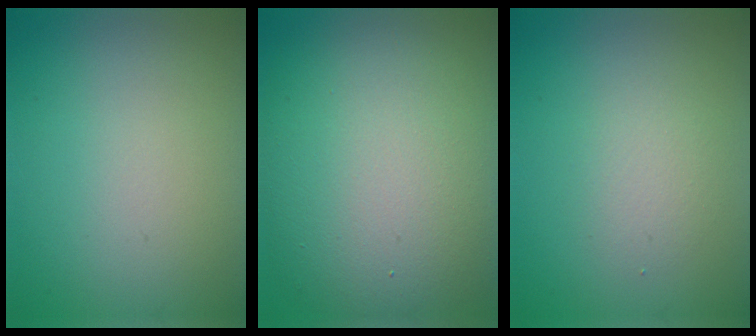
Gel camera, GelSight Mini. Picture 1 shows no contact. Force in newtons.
{"total": 14.2, "press": 14.2, "slide": 0.1}
{"total": 1.9, "press": 1.8, "slide": 0.2}